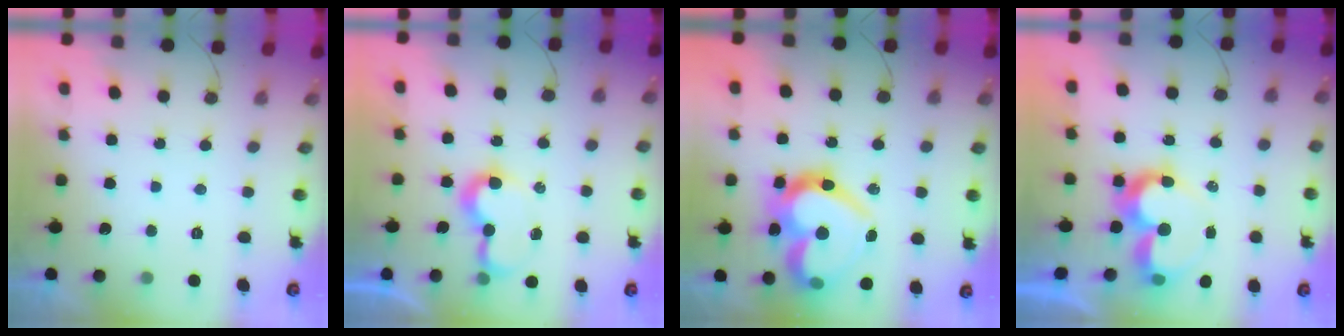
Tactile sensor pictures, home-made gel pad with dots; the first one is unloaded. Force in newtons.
{"total": 7.4, "press": 7.3, "slide": 0.7}
{"total": 23.8, "press": 23.7, "slide": 2.0}
{"total": 11.1, "press": 11.0, "slide": 1.0}